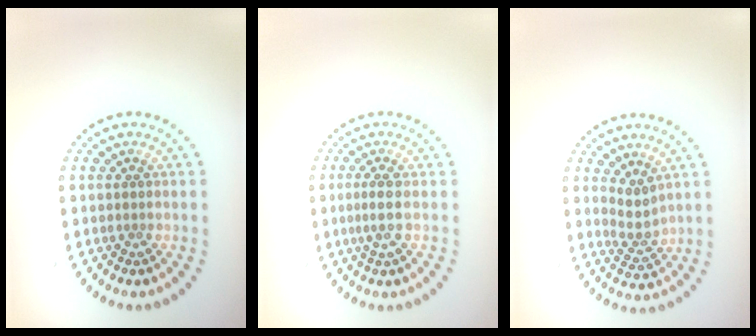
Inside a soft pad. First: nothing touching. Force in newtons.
{"total": 1.7, "press": 1.4, "slide": 1.0}
{"total": 2.1, "press": 1.5, "slide": 1.4}